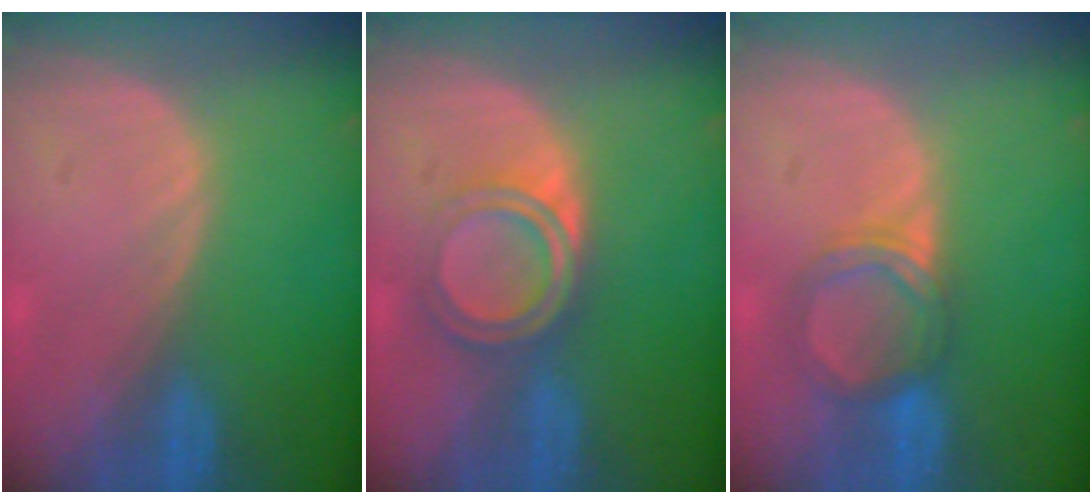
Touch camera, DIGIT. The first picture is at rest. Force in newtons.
{"total": 5.3, "press": 4.9, "slide": 2.1}
{"total": 4.7, "press": 4.4, "slide": 1.7}